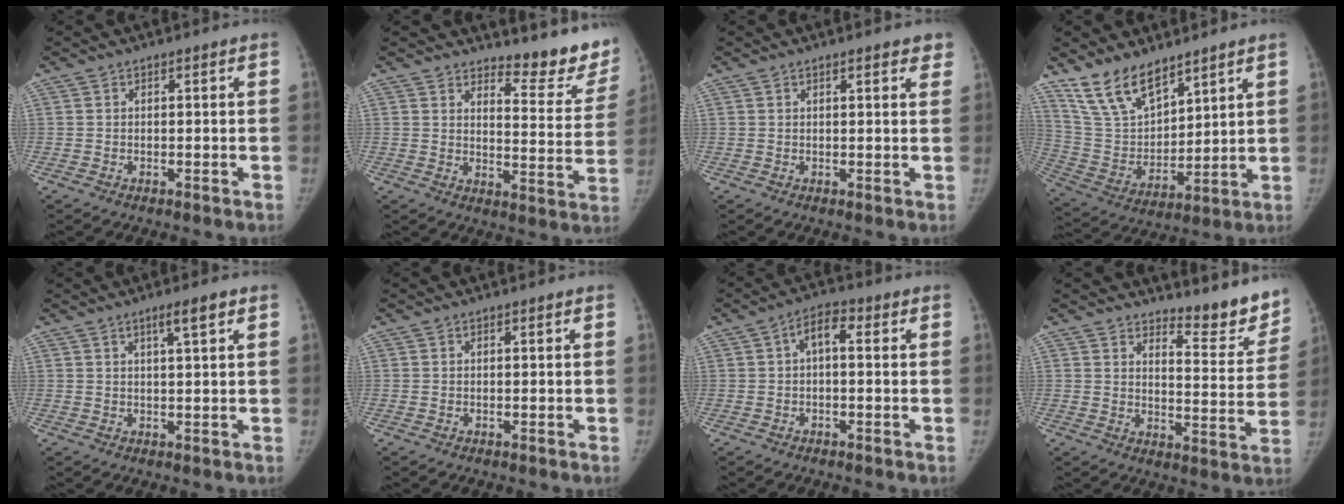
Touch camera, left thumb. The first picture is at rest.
{"total": 13.6, "force": [12.6, 3.6, 3.7], "torque": [-0.002, -0.137, 0.140]}
{"total": 2.3, "force": [1.8, 0.5, 1.3], "torque": [-0.002, 0.000, 0.018]}
{"total": 13.6, "force": [10.4, 6.1, 6.2], "torque": [-0.088, -0.054, 0.215]}
{"total": 3.3, "force": [1.8, 0.2, 2.8], "torque": [-0.043, -0.006, 0.032]}
{"total": 0.0}
{"total": 4.3, "force": [0.4, 2.2, 3.6], "torque": [-0.048, 0.020, -0.001]}
{"total": 11.4, "force": [10.5, 3.2, 3.0], "torque": [-0.002, -0.111, 0.125]}